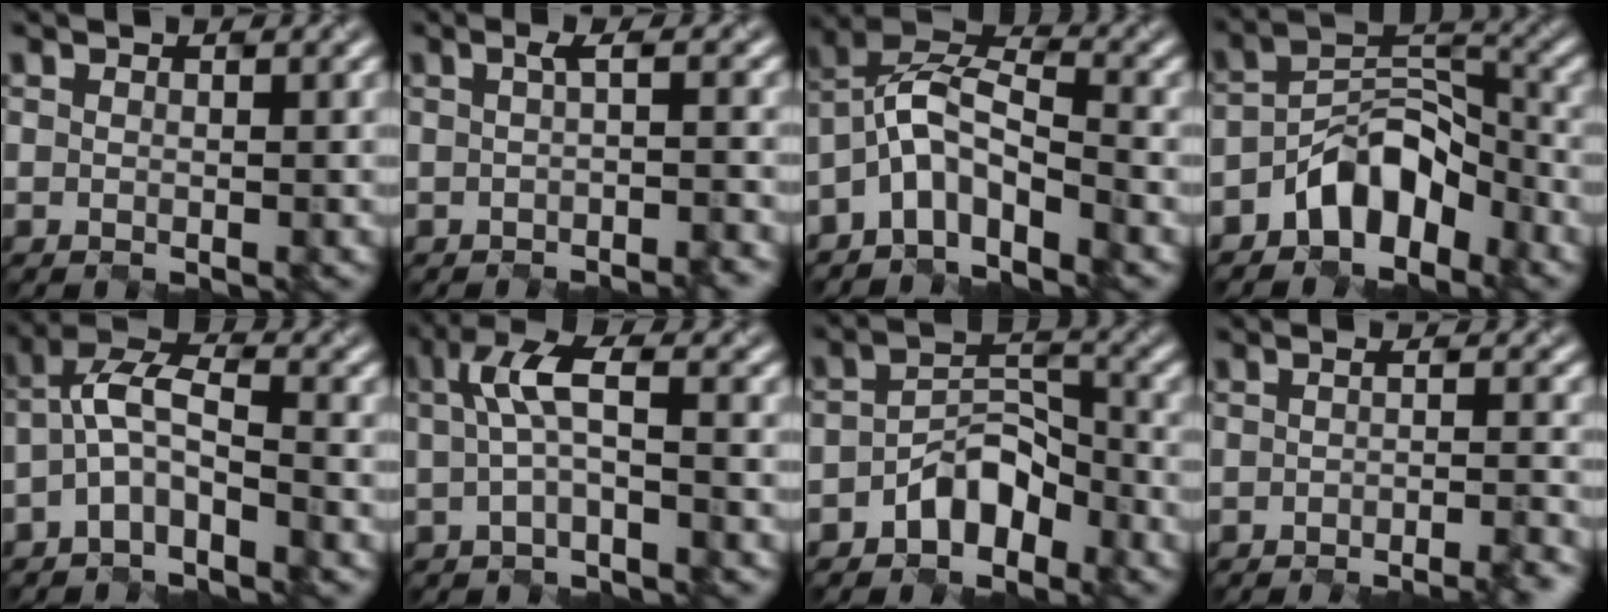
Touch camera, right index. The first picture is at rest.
{"total": 3.5, "force": [-0.9, 0.9, 3.3], "torque": [-0.034, 0.002, -0.007]}
{"total": 5.3, "force": [-3.4, 1.8, 3.6], "torque": [-0.069, 0.017, -0.067]}
{"total": 5.0, "force": [-3.5, 2.4, 2.5], "torque": [-0.032, 0.023, -0.064]}
{"total": 4.2, "force": [-2.1, 1.4, 3.3], "torque": [-0.070, 0.018, -0.043]}
{"total": 3.4, "force": [0.1, 0.9, 3.3], "torque": [-0.071, 0.010, 0.005]}
{"total": 3.4, "force": [-2.4, 1.8, 1.6], "torque": [-0.027, 0.018, -0.038]}
{"total": 4.7, "force": [-2.3, 1.2, 3.9], "torque": [-0.029, -0.005, -0.026]}